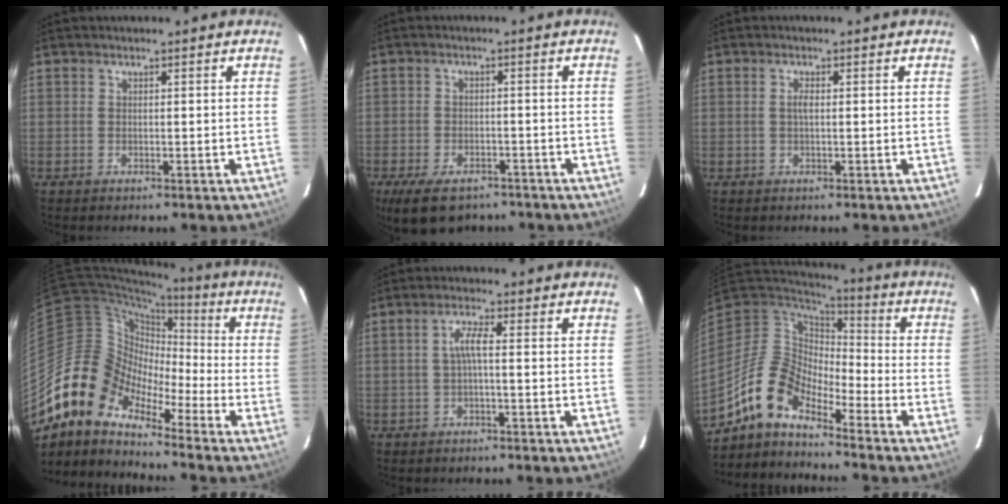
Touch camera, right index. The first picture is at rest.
{"total": 10.3, "force": [-7.3, 5.1, 5.1], "torque": [-0.117, -0.014, -0.114]}
{"total": 1.3, "force": [0.1, 0.4, 1.3], "torque": [-0.025, 0.002, -0.001]}
{"total": 11.9, "force": [-8.5, 6.8, 4.8], "torque": [-0.082, 0.025, -0.189]}
{"total": 2.8, "force": [-0.4, 0.1, 2.8], "torque": [-0.058, 0.007, -0.007]}
{"total": 10.5, "force": [-8.1, 4.1, 5.4], "torque": [-0.103, 0.013, -0.171]}